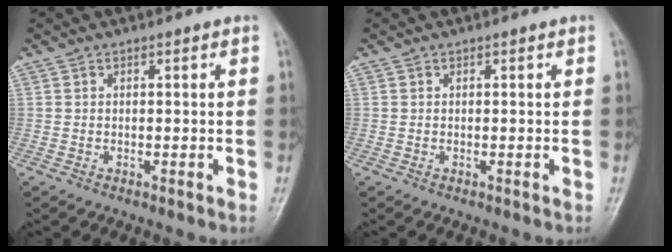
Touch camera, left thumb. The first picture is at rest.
{"total": 0.0}